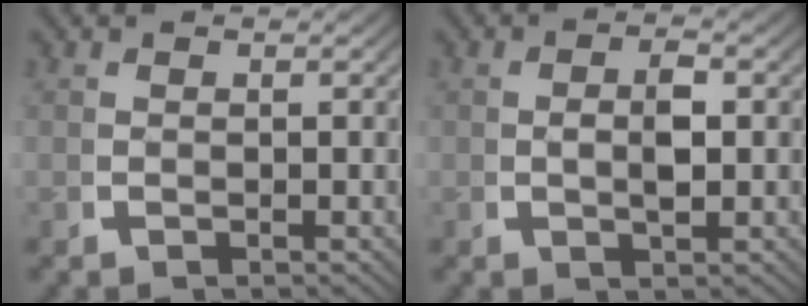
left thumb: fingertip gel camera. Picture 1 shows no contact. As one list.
[{"total": 2.6, "force": [0.0, 1.3, 2.2], "torque": [-0.037, -0.004, 0.003]}]